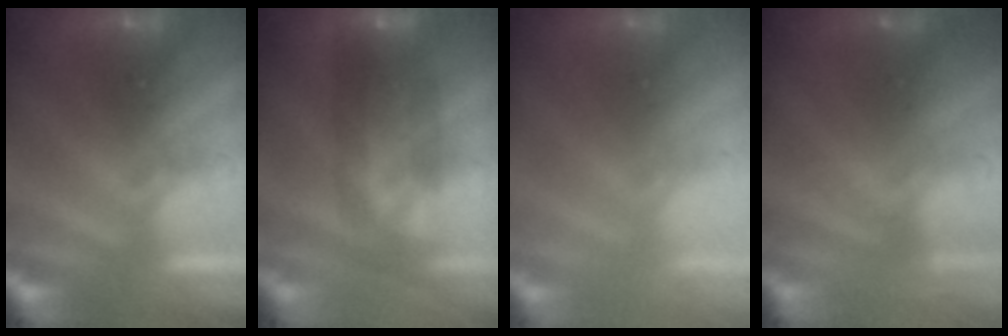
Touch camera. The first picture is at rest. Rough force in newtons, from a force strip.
{"total": 5.5}
{"total": 2.8}
{"total": 2.3}